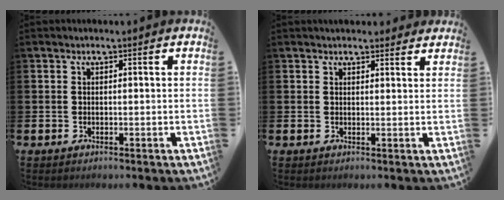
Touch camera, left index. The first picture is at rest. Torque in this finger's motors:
{"motor_torque": [1.06, -1.08, 0.56, 0.11]}